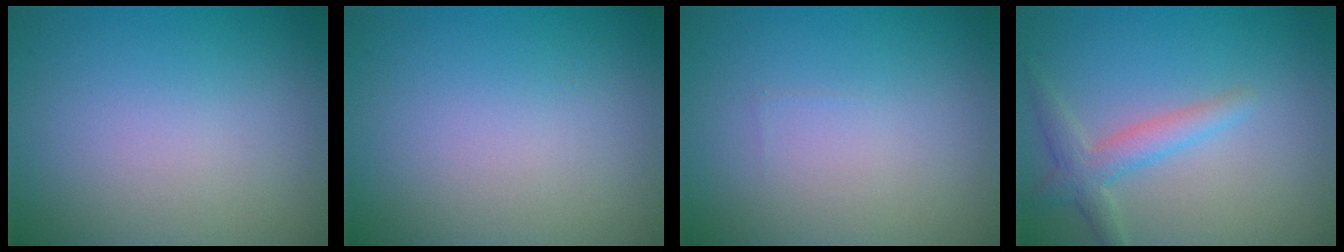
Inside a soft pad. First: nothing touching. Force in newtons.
{"total": 0.0}
{"total": 0.0}
{"total": 2.7, "press": 2.7, "slide": 0.3}